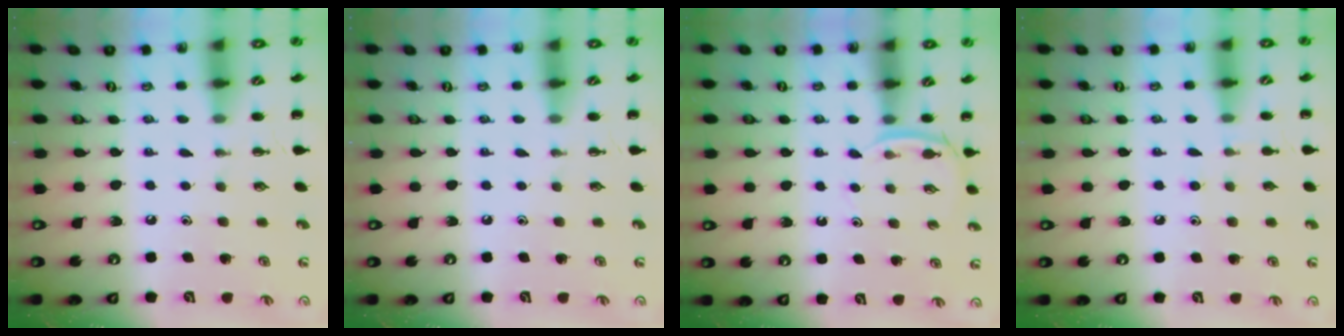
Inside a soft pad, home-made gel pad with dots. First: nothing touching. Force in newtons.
{"total": 0.0}
{"total": 3.4, "press": 3.1, "slide": 1.2}
{"total": 4.8, "press": 4.5, "slide": 1.7}